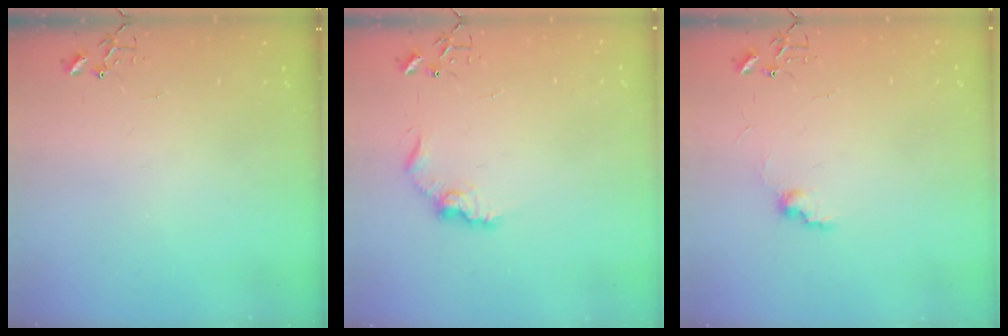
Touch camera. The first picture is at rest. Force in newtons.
{"total": 9.1, "press": 9.1, "slide": 0.3}
{"total": 7.5, "press": 7.4, "slide": 0.8}